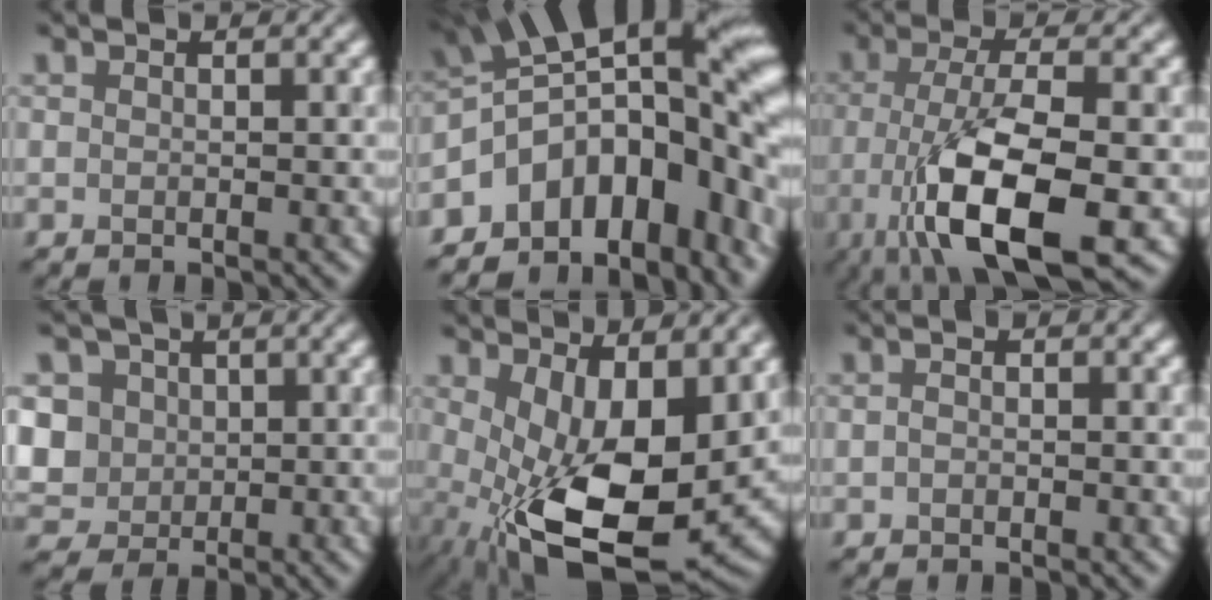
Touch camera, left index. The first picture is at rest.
{"total": 13.9, "force": [-3.9, 8.3, 10.4], "torque": [-0.144, 0.016, -0.070]}
{"total": 10.9, "force": [-3.8, 3.3, 9.6], "torque": [-0.179, -0.011, -0.066]}
{"total": 6.9, "force": [1.4, 6.0, 3.1], "torque": [-0.069, 0.019, 0.013]}
{"total": 12.4, "force": [-1.1, 5.8, 10.9], "torque": [-0.199, -0.037, -0.002]}
{"total": 1.1, "force": [-0.2, 0.5, 0.9], "torque": [-0.018, 0.000, -0.008]}